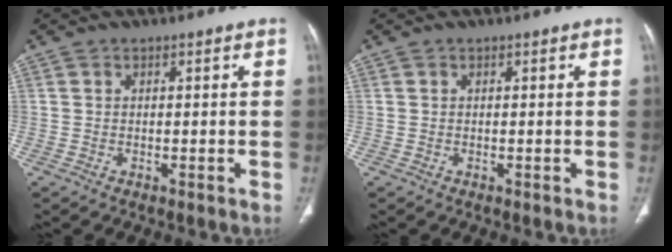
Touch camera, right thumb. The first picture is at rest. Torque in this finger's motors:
{"motor_torque": [0.00, 0.00, 0.00, 0.00, 0.02]}